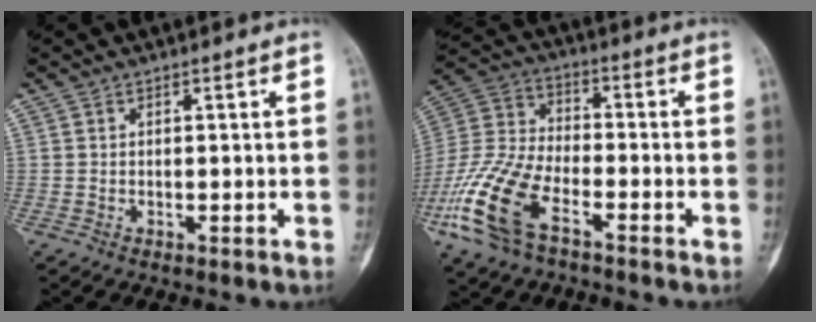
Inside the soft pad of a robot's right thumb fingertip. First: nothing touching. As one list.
[{"total": 16.3, "force": [-8.1, 7.8, 11.8], "torque": [-0.263, 0.026, -0.165]}]